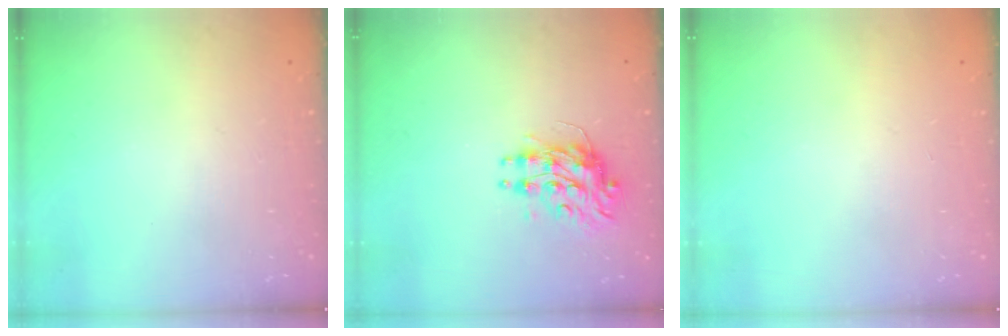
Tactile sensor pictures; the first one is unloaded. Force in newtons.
{"total": 9.0, "press": 9.0, "slide": 0.7}
{"total": 0.0}